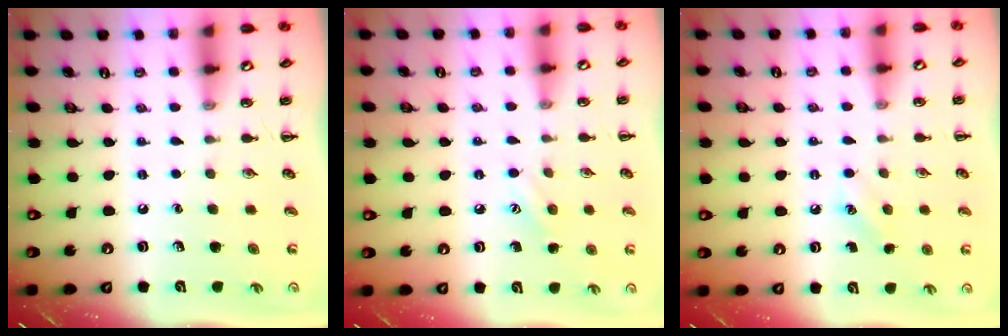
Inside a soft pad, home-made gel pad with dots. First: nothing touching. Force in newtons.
{"total": 6.7, "press": 6.5, "slide": 1.6}
{"total": 6.7, "press": 6.5, "slide": 1.7}